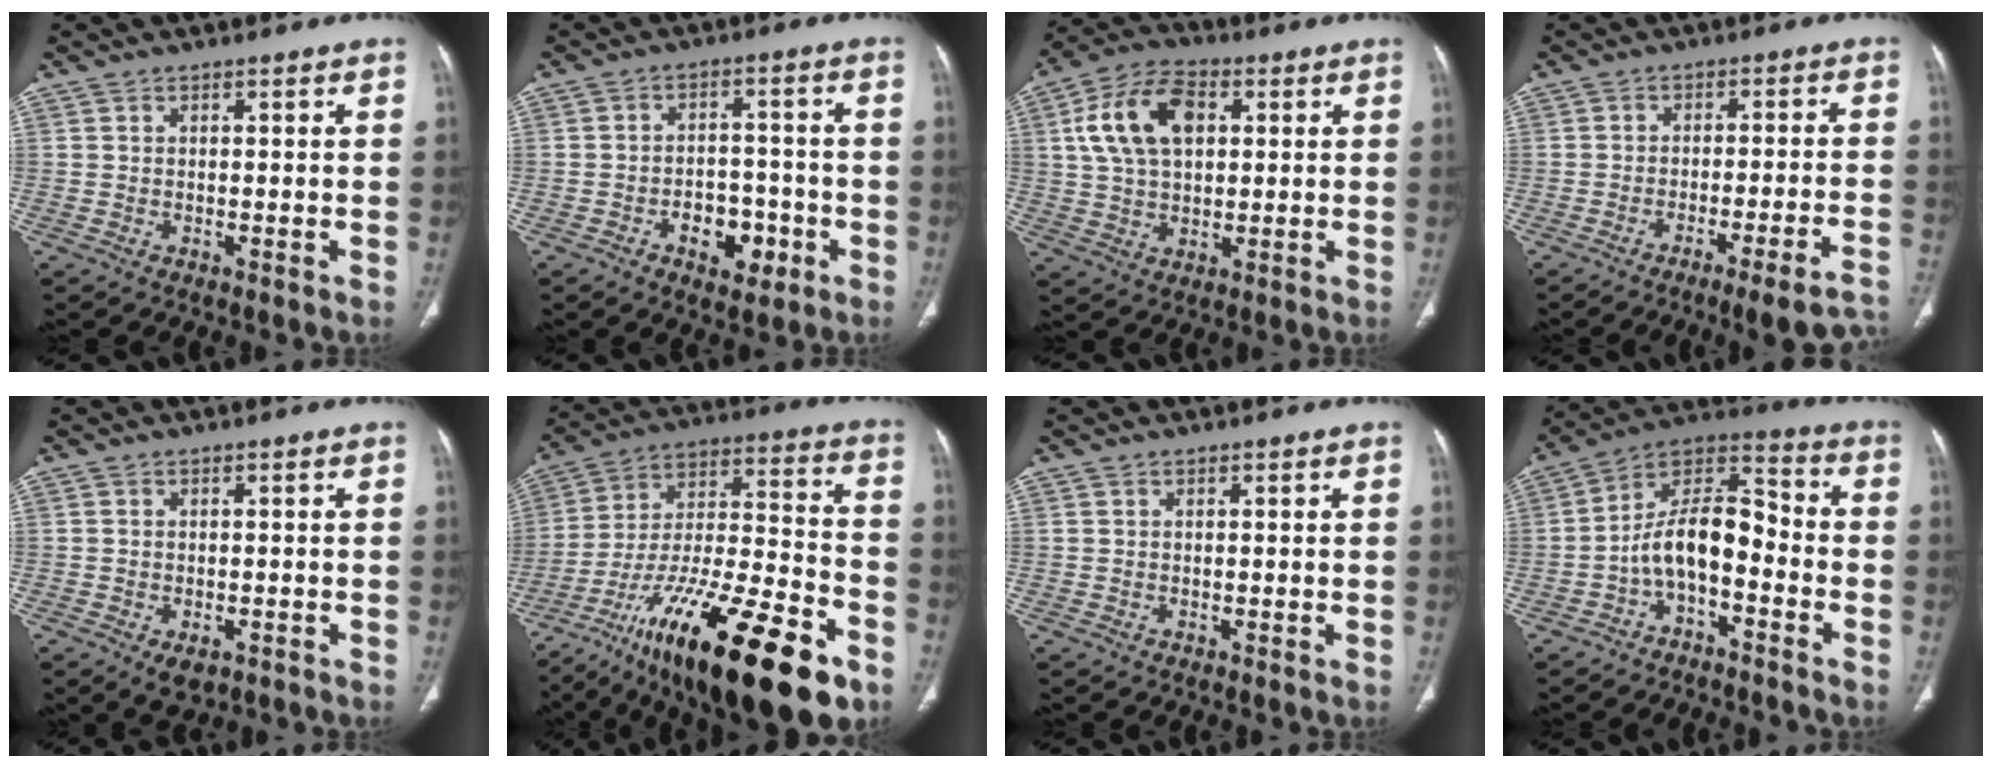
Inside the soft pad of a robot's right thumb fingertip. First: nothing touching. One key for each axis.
{"total": 7.6, "fx": -3.3, "fy": 4.8, "fz": 4.9, "tx": -0.045, "ty": 0.027, "tz": -0.045}
{"total": 13.6, "fx": 3.4, "fy": 8.5, "fz": 10.1, "tx": -0.181, "ty": 0.012, "tz": 0.059}
{"total": 11.9, "fx": -9.2, "fy": 0.3, "fz": 7.5, "tx": -0.091, "ty": 0.049, "tz": -0.122}
{"total": 3.6, "fx": -1.7, "fy": 2.1, "fz": 2.4, "tx": -0.036, "ty": 0.003, "tz": -0.018}
{"total": 31.4, "fx": -17.6, "fy": 9.4, "fz": 24.3, "tx": -0.372, "ty": 0.055, "tz": -0.288}
{"total": 0.0}
{"total": 11.4, "fx": -3.9, "fy": 5.7, "fz": 9.0, "tx": -0.150, "ty": 0.077, "tz": -0.078}